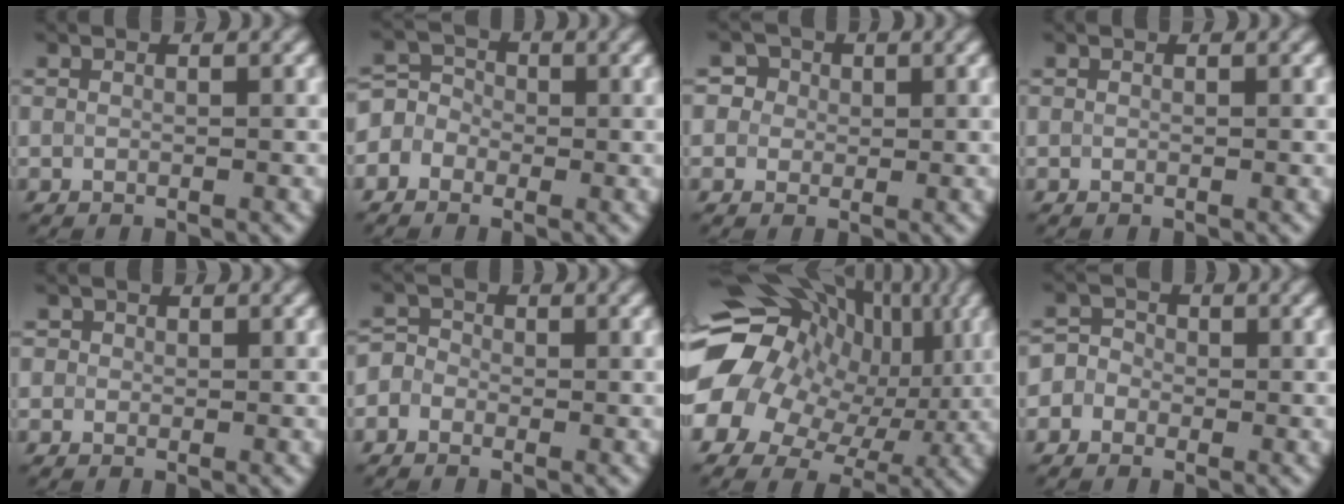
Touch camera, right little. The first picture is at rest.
{"total": 2.9, "force": [-1.0, 2.6, 0.7], "torque": [0.003, 0.021, -0.031]}
{"total": 4.6, "force": [2.1, 3.7, 1.7], "torque": [-0.016, 0.022, 0.016]}
{"total": 0.0}
{"total": 1.0, "force": [0.4, 0.9, 0.2], "torque": [0.005, -0.001, 0.001]}
{"total": 2.0, "force": [-0.8, 1.8, 0.6], "torque": [0.002, 0.012, -0.027]}
{"total": 16.9, "force": [1.6, 13.3, 10.4], "torque": [-0.195, -0.008, 0.023]}
{"total": 2.5, "force": [-0.9, 2.3, 0.5], "torque": [0.009, 0.017, -0.034]}